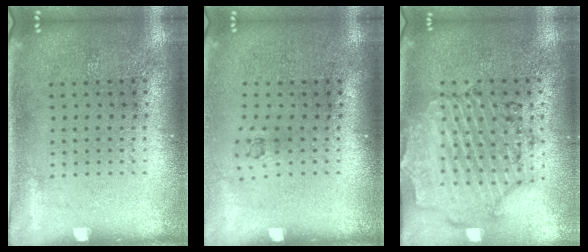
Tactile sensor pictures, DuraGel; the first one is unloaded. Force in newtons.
{"total": 0.6, "press": 0.2, "slide": 0.5}
{"total": 1.6, "press": 1.6, "slide": 0.4}